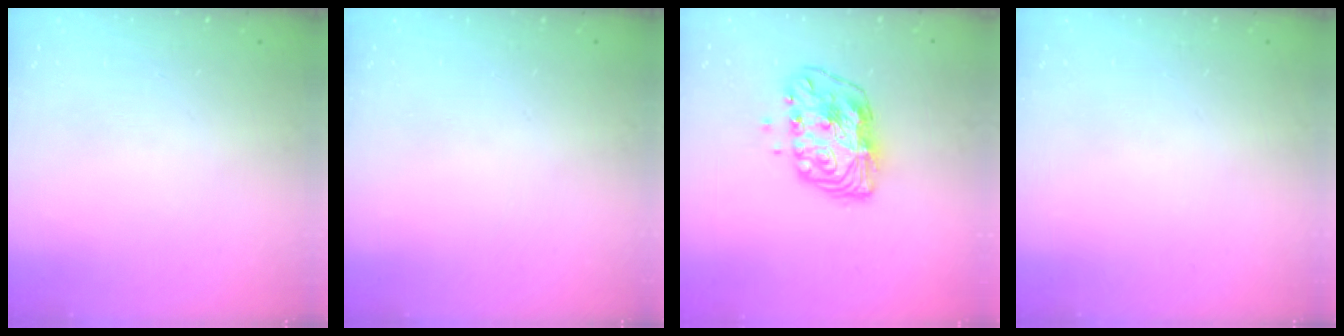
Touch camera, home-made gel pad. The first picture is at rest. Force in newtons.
{"total": 0.0}
{"total": 11.4, "press": 11.4, "slide": 0.8}
{"total": 0.0}